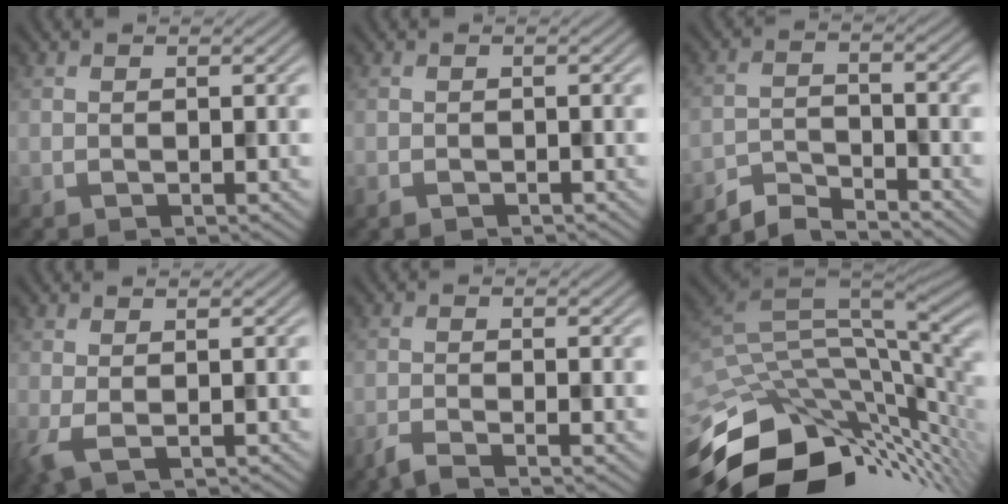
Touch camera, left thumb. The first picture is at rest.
{"total": 1.3, "force": [-1.0, 0.7, 0.4], "torque": [-0.010, -0.006, -0.021]}
{"total": 4.3, "force": [-4.2, 0.4, 0.8], "torque": [-0.018, 0.000, -0.089]}
{"total": 2.2, "force": [-0.3, 0.7, 2.1], "torque": [-0.058, -0.002, -0.010]}
{"total": 2.3, "force": [-1.8, 0.2, 1.4], "torque": [-0.023, -0.004, -0.047]}
{"total": 14.2, "force": [-5.1, 6.8, 11.4], "torque": [-0.223, -0.014, -0.095]}